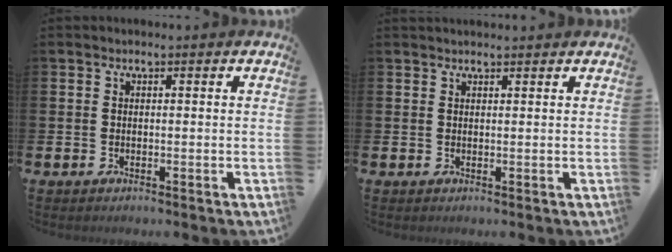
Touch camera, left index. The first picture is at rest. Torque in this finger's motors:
{"motor_torque": [0.95, -1.19, 0.10, 0.02]}